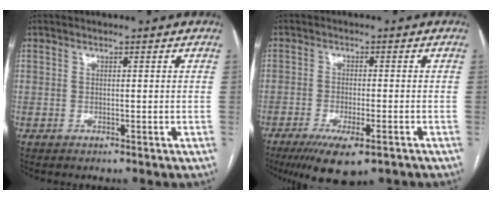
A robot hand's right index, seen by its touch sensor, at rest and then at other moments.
{"total": 8.9, "force": [-5.8, 2.4, 6.4], "torque": [-0.103, -0.018, -0.087]}